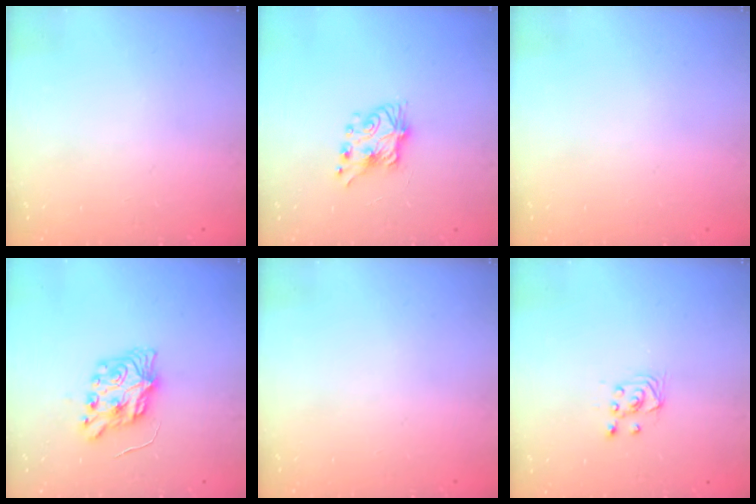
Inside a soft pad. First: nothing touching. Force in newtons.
{"total": 7.1, "press": 7.1, "slide": 0.5}
{"total": 0.0}
{"total": 8.6, "press": 8.6, "slide": 1.0}
{"total": 0.0}
{"total": 2.9, "press": 2.7, "slide": 1.0}